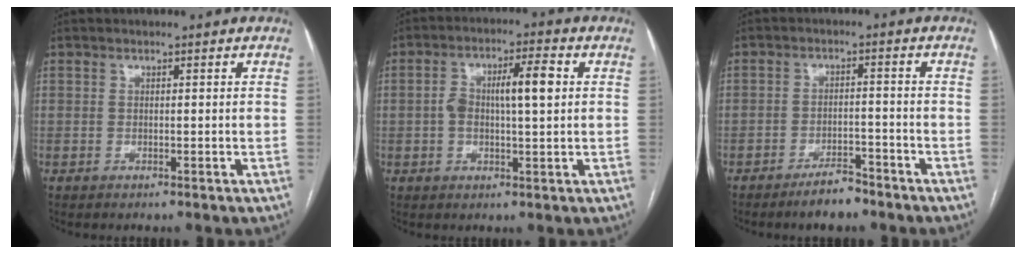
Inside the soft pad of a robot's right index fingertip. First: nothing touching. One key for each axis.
{"total": 7.8, "fx": 0.9, "fy": 1.8, "fz": 7.5, "tx": -0.138, "ty": 0.019, "tz": 0.014}
{"total": 4.6, "fx": -3.8, "fy": 1.4, "fz": 2.2, "tx": -0.039, "ty": 0.002, "tz": -0.062}